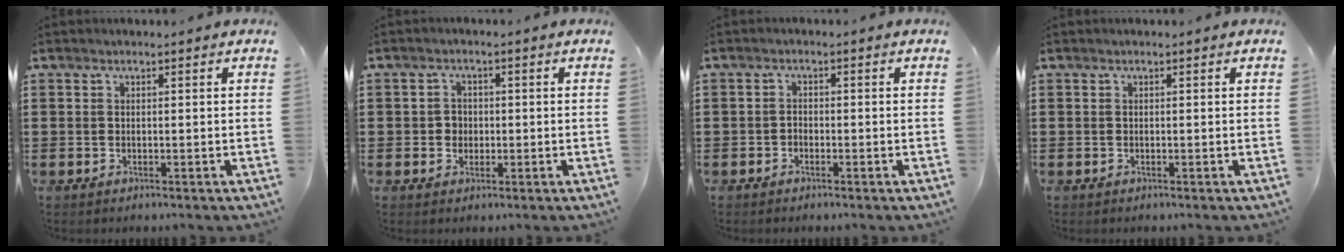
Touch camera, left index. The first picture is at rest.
{"total": 2.2, "force": [-0.3, 2.1, 0.7], "torque": [-0.021, 0.007, -0.009]}
{"total": 1.3, "force": [-1.1, 0.5, 0.1], "torque": [-0.008, 0.003, -0.024]}
{"total": 0.0}